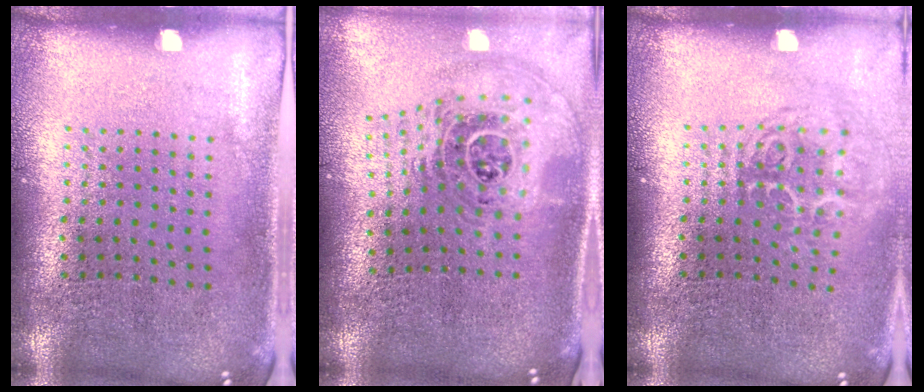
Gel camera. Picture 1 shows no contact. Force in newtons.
{"total": 1.8, "press": 1.5, "slide": 1.1}
{"total": 1.8, "press": 1.2, "slide": 1.3}